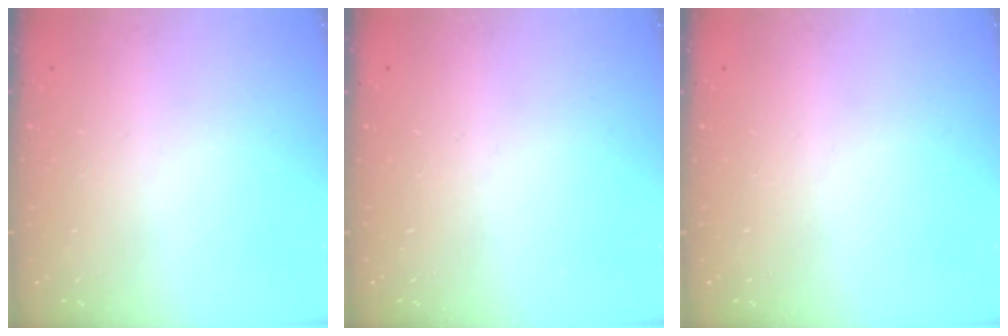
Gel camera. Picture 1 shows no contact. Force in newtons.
{"total": 0.0}
{"total": 0.0}